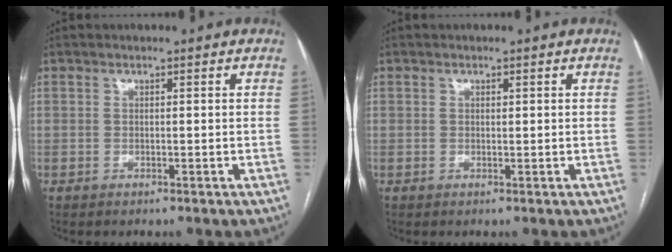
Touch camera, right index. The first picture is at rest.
{"total": 0.7, "force": [0.3, 0.3, 0.5], "torque": [-0.008, -0.002, 0.005]}